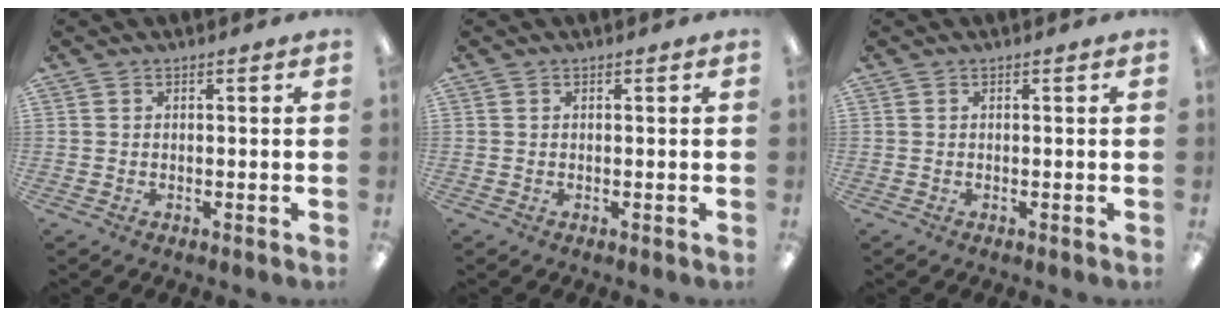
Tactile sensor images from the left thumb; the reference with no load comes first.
{"total": 0.0}
{"total": 0.0}